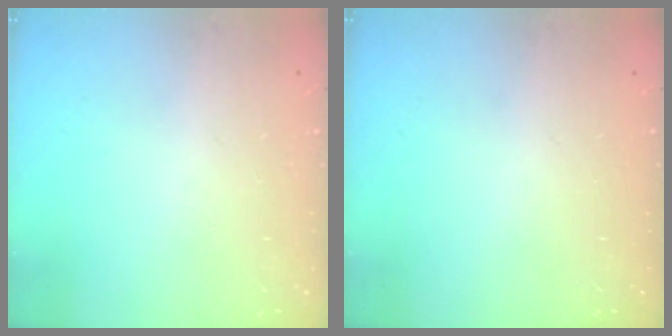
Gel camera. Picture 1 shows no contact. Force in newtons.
{"total": 0.0}